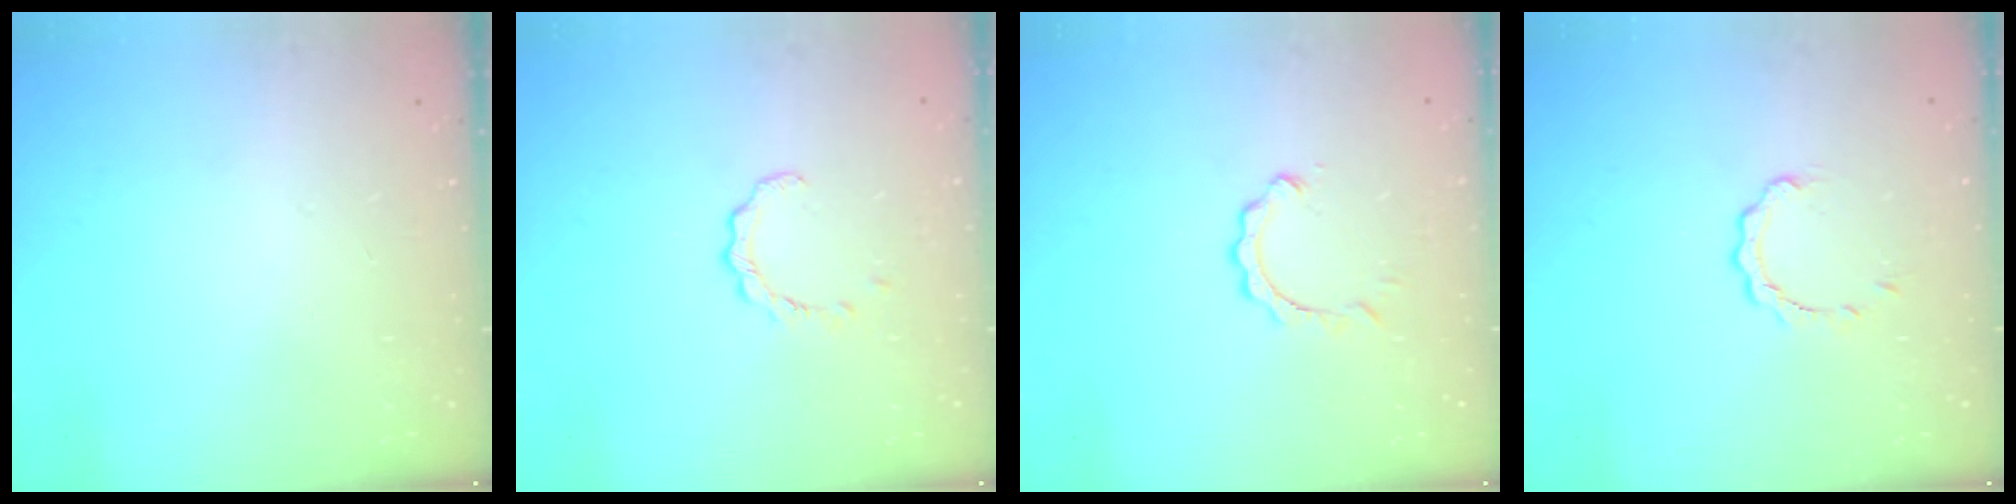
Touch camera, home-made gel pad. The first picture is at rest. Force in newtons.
{"total": 2.9, "press": 2.8, "slide": 0.4}
{"total": 2.8, "press": 2.8, "slide": 0.4}
{"total": 2.9, "press": 2.9, "slide": 0.4}